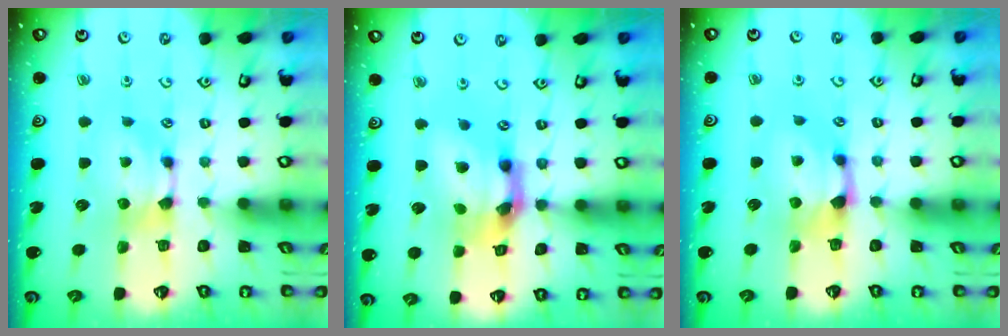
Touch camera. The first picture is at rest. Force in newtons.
{"total": 9.2, "press": 8.8, "slide": 2.6}
{"total": 1.2, "press": 0.3, "slide": 1.2}